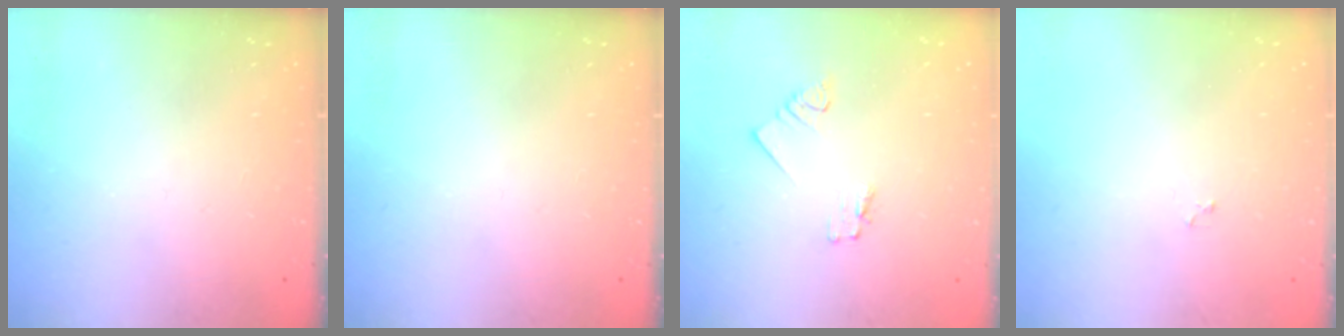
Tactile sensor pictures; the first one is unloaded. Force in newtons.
{"total": 0.0}
{"total": 1.7, "press": 1.7, "slide": 0.3}
{"total": 2.2, "press": 2.1, "slide": 0.3}